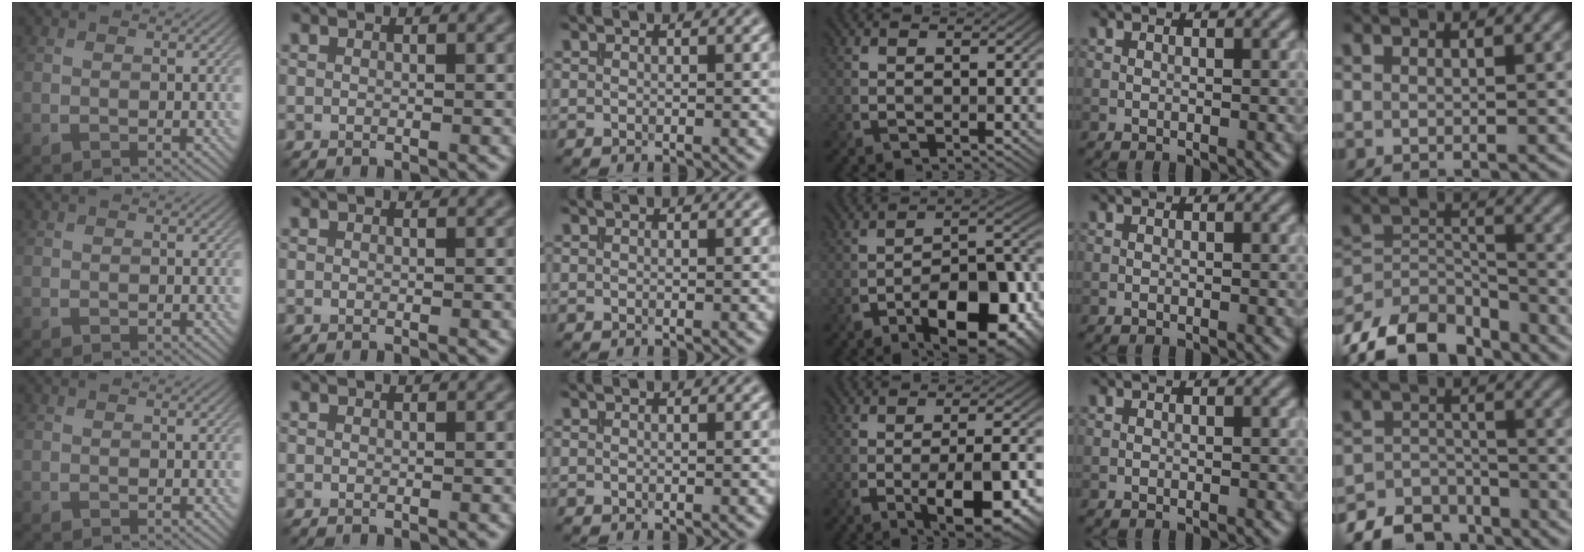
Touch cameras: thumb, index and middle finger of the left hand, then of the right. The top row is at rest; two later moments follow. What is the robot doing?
{"motion": "insert", "object": "file holder"}